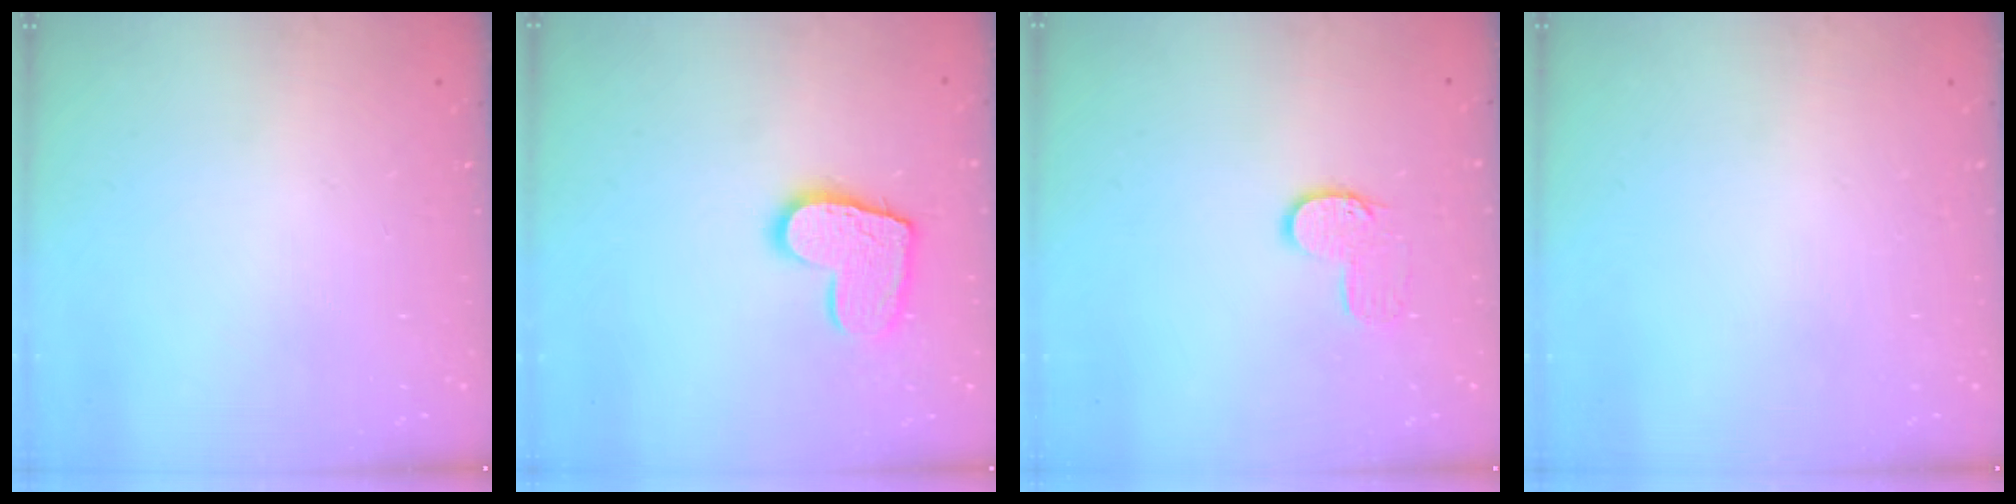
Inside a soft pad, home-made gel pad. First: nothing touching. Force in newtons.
{"total": 11.6, "press": 11.6, "slide": 0.8}
{"total": 6.8, "press": 6.8, "slide": 0.3}
{"total": 0.0}